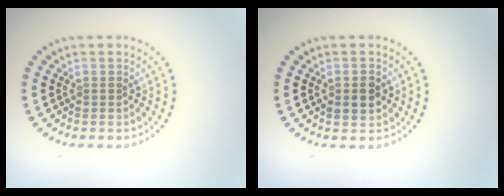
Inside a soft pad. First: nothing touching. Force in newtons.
{"total": 2.5, "press": 2.5, "slide": 0.2}